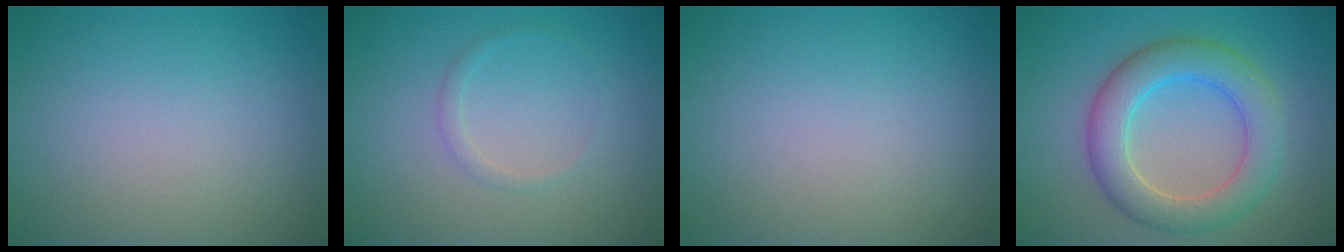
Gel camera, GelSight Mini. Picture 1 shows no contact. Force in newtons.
{"total": 0.9, "press": 0.9, "slide": 0.0}
{"total": 0.0}
{"total": 4.7, "press": 4.7, "slide": 0.5}